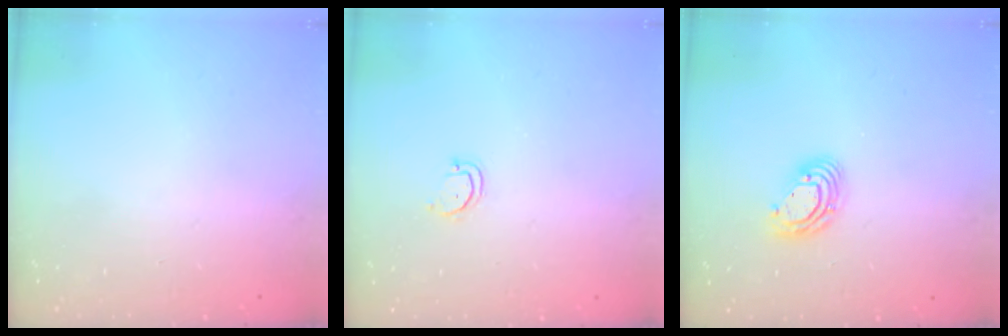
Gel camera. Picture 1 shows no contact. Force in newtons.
{"total": 2.6, "press": 2.6, "slide": 0.2}
{"total": 8.7, "press": 8.6, "slide": 1.4}